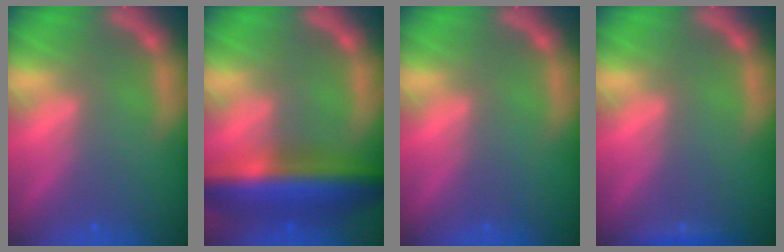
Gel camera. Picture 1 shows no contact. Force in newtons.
{"total": 10.0}
{"total": 0.0}
{"total": 0.9}